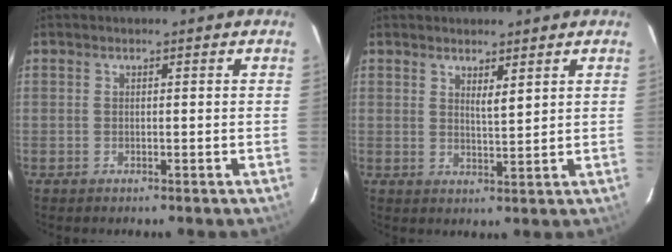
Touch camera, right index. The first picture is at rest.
{"total": 2.4, "force": [1.8, 0.2, 1.6], "torque": [-0.024, -0.003, 0.029]}